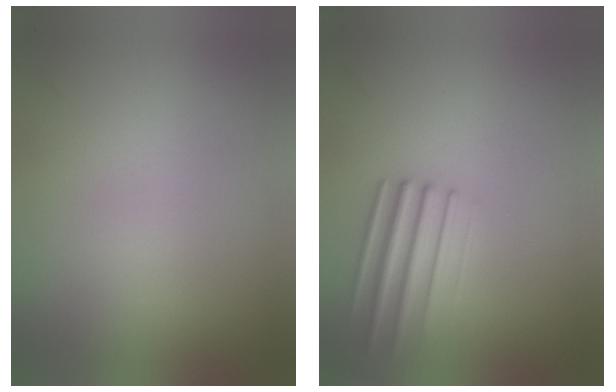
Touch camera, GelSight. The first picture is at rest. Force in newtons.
{"total": 1.6}